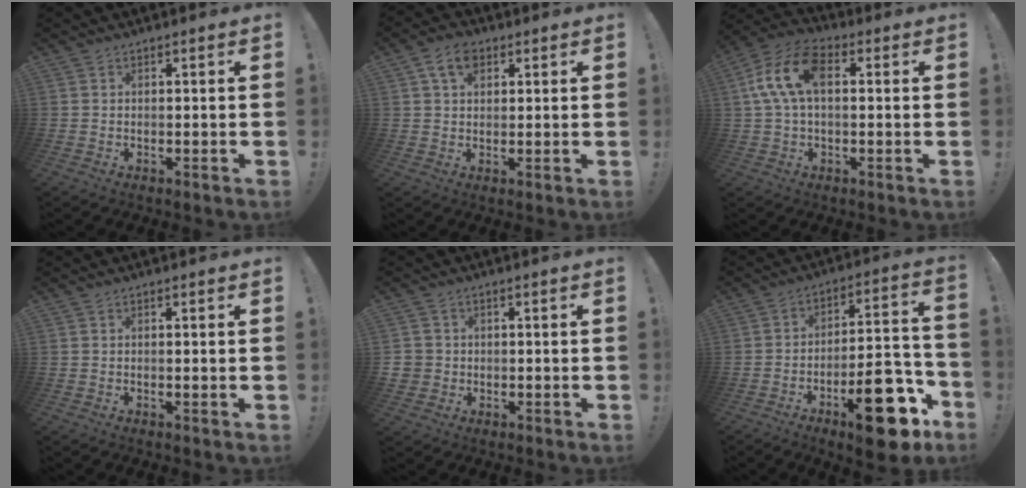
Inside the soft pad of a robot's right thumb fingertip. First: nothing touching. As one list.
[{"total": 7.2, "force": [3.3, 4.6, 4.5], "torque": [-0.071, -0.001, 0.062]}, {"total": 13.2, "force": [2.4, 7.7, 10.5], "torque": [-0.198, 0.014, 0.049]}, {"total": 0.7, "force": [0.2, -0.2, 0.7], "torque": [-0.006, -0.004, 0.002]}, {"total": 3.2, "force": [0.0, 3.1, 0.8], "torque": [-0.012, 0.005, 0.003]}, {"total": 20.4, "force": [-10.9, 7.2, 15.7], "torque": [-0.204, 0.077, -0.162]}]